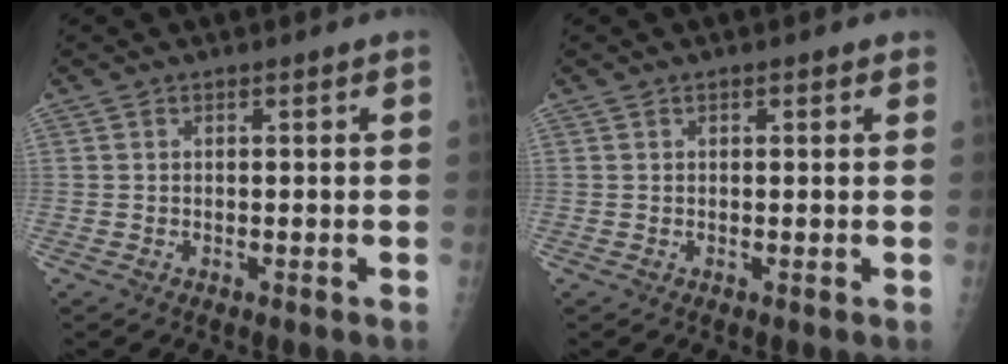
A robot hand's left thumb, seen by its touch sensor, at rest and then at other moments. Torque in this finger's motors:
{"motor_torque": [-0.17, -0.04, -0.17, -0.21, -0.01]}